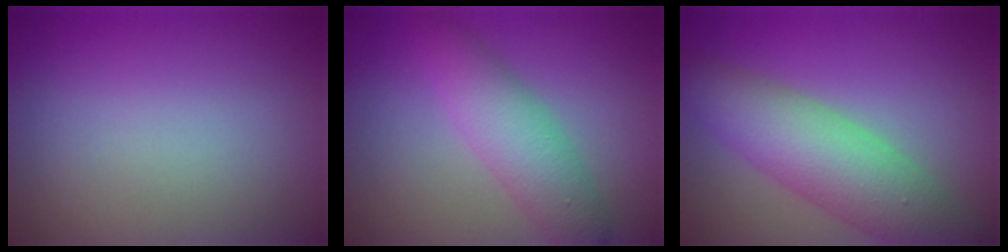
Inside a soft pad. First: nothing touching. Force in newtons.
{"total": 4.8, "press": 4.8, "slide": 0.1}
{"total": 7.3, "press": 7.3, "slide": 0.3}